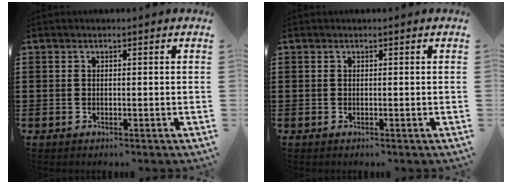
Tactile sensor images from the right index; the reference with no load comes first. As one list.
[{"total": 0.0}]